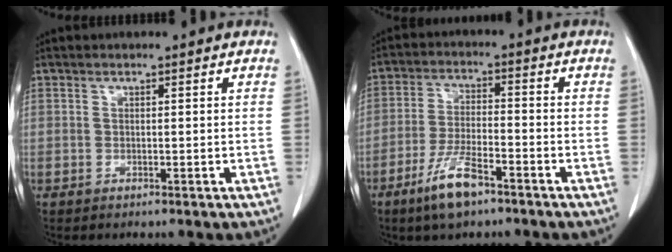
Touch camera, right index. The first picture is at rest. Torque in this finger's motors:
{"motor_torque": [0.81, -0.53, 0.27, 0.11]}